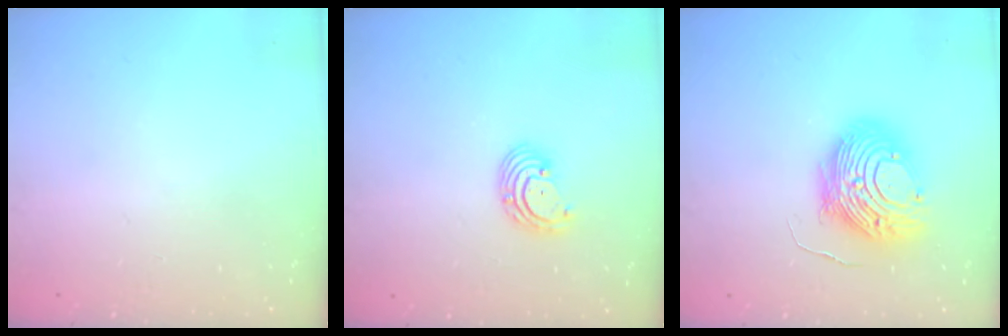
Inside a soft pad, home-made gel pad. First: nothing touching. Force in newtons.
{"total": 3.2, "press": 3.2, "slide": 0.2}
{"total": 12.9, "press": 12.9, "slide": 0.6}